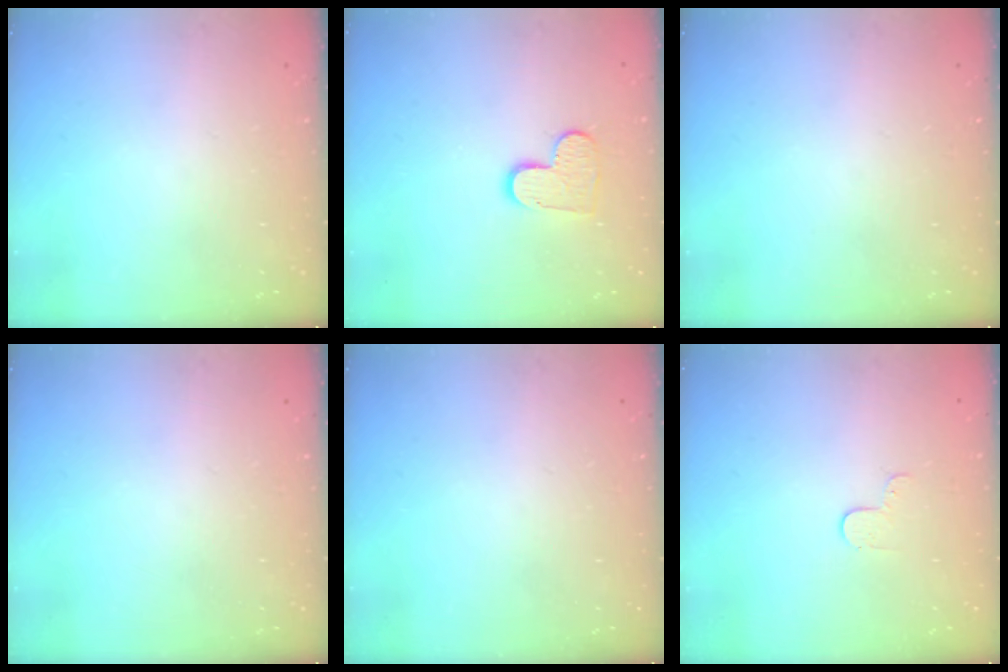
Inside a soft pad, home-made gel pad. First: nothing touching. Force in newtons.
{"total": 8.1, "press": 8.1, "slide": 0.1}
{"total": 0.0}
{"total": 0.0}
{"total": 0.0}
{"total": 2.9, "press": 2.9, "slide": 0.3}